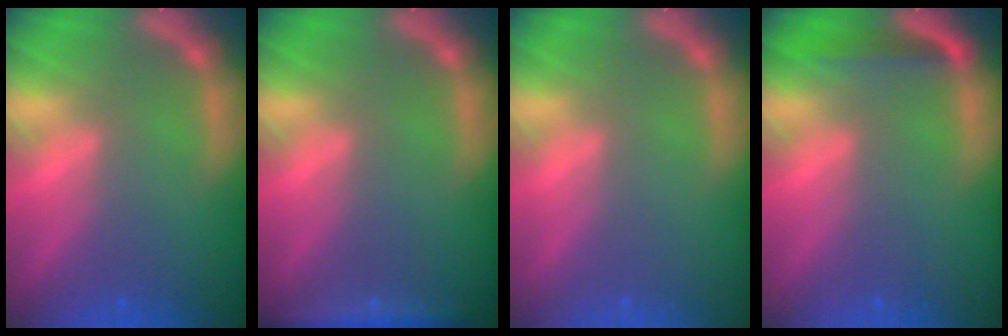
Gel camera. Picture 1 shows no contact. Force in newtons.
{"total": 3.0}
{"total": 0.0}
{"total": 2.5}